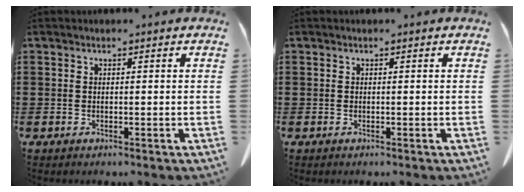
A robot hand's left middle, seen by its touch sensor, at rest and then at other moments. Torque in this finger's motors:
{"motor_torque": [-0.32, -0.39, 0.04, -0.01]}